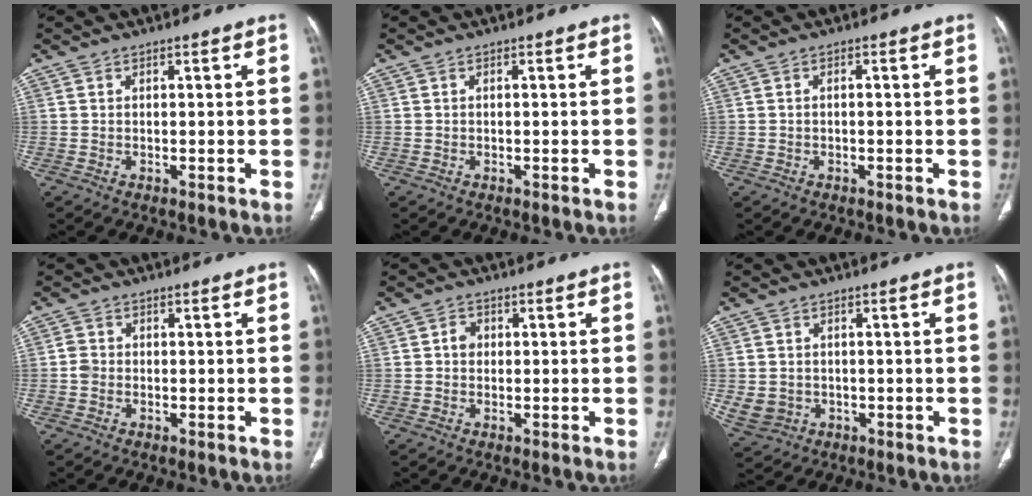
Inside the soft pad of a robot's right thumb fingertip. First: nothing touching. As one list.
[{"total": 0.0}, {"total": 0.7, "force": [-0.2, 0.4, 0.6], "torque": [-0.013, 0.005, -0.004]}, {"total": 1.7, "force": [-0.5, 1.5, 0.8], "torque": [-0.008, 0.006, -0.013]}, {"total": 2.1, "force": [0.1, 1.9, 1.1], "torque": [-0.007, 0.006, -0.002]}, {"total": 4.6, "force": [-0.6, 4.2, 1.9], "torque": [-0.040, 0.003, 0.005]}]